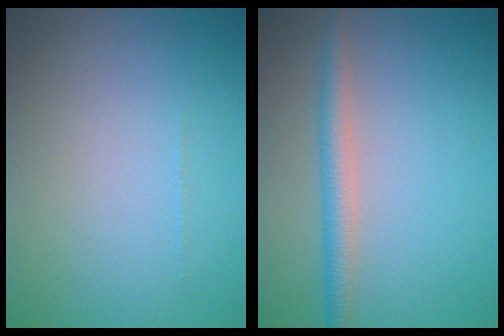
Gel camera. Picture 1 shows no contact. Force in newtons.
{"total": 2.7, "press": 2.7, "slide": 0.0}